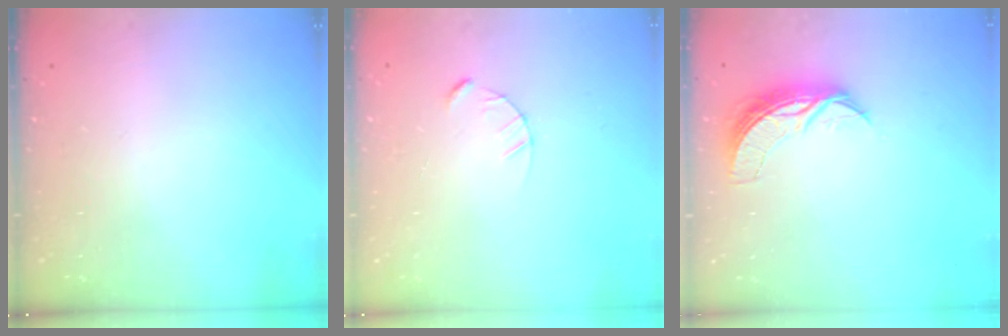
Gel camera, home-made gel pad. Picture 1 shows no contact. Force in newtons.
{"total": 2.4, "press": 2.4, "slide": 0.3}
{"total": 7.7, "press": 7.7, "slide": 0.0}